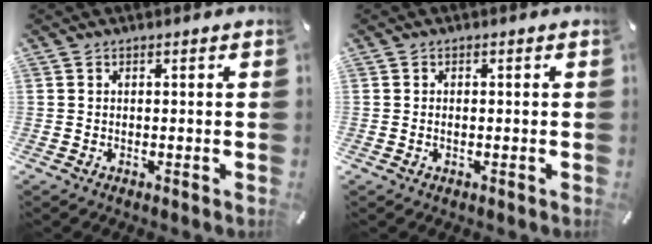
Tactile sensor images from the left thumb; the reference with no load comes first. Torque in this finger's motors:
{"motor_torque": [-0.31, -0.64, -0.09, 0.08, -0.04]}